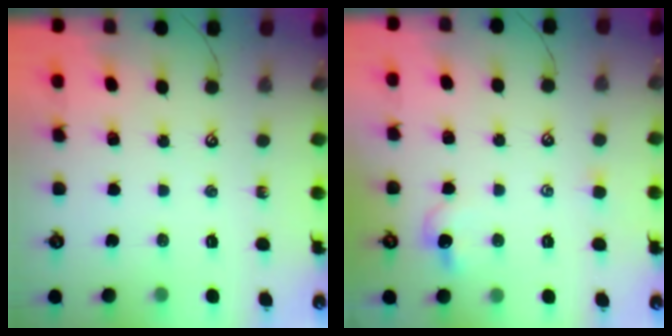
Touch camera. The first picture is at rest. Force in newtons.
{"total": 1.5, "press": 1.4, "slide": 0.6}